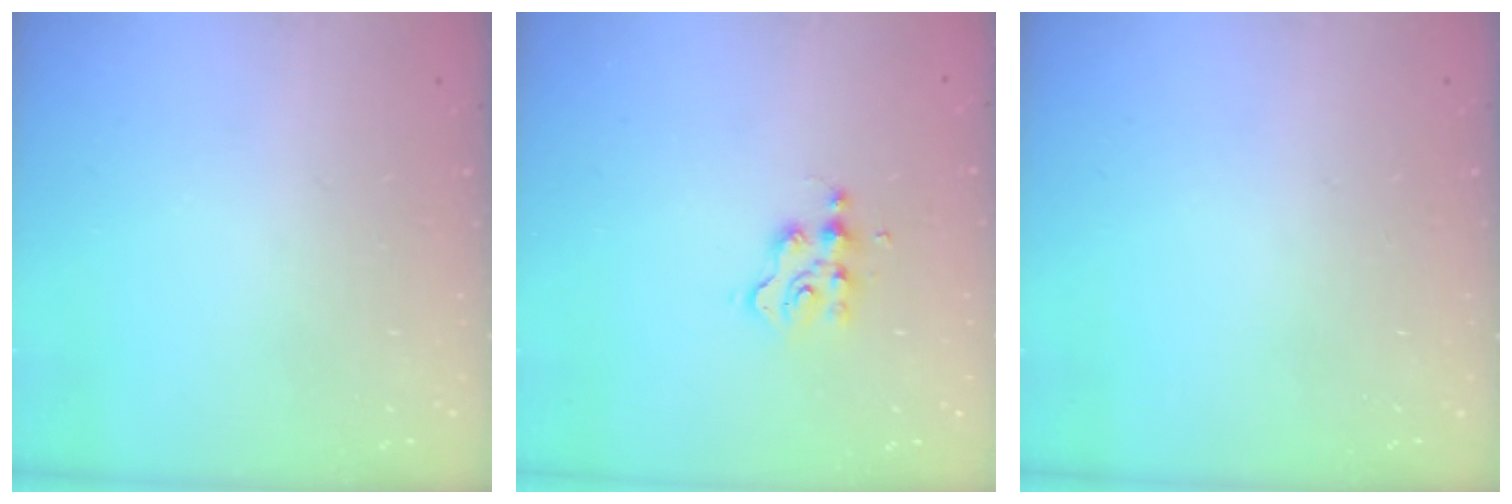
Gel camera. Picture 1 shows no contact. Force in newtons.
{"total": 2.7, "press": 2.7, "slide": 0.4}
{"total": 0.0}